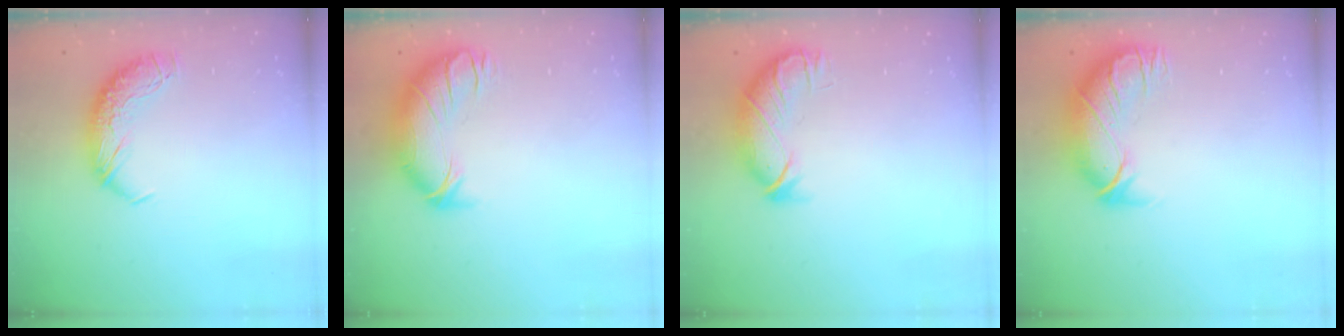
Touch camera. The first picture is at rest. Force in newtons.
{"total": 3.2, "press": 0.5, "slide": 3.2}
{"total": 3.4, "press": 2.7, "slide": 2.0}
{"total": 3.0, "press": 0.2, "slide": 2.9}